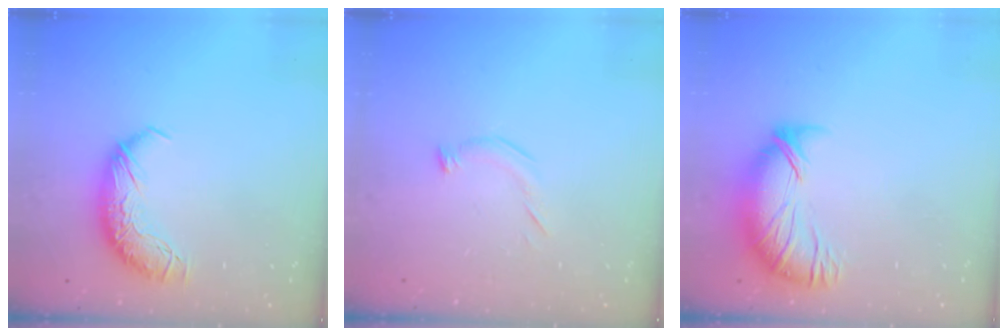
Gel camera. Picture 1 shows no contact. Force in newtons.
{"total": 4.4, "press": 4.3, "slide": 0.8}
{"total": 3.5, "press": 2.6, "slide": 2.3}